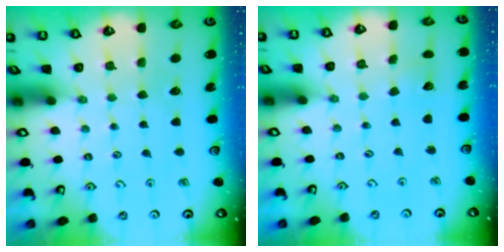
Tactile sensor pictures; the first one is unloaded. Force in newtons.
{"total": 3.4, "press": 3.4, "slide": 0.2}